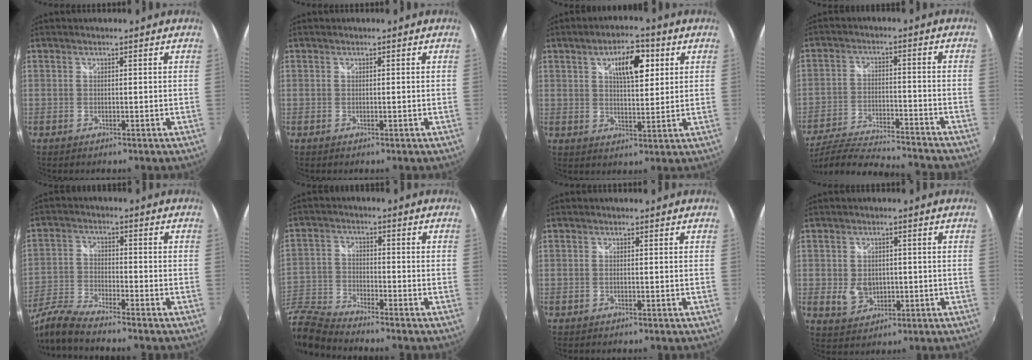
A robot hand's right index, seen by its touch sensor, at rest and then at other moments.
{"total": 0.0}
{"total": 8.6, "force": [3.3, 3.4, 7.1], "torque": [-0.110, 0.017, 0.054]}
{"total": 20.2, "force": [-18.3, 1.7, 8.3], "torque": [-0.163, -0.036, -0.289]}
{"total": 9.1, "force": [-8.2, 0.3, 3.9], "torque": [-0.094, -0.009, -0.171]}
{"total": 10.1, "force": [-8.8, 2.8, 4.1], "torque": [-0.111, -0.006, -0.192]}
{"total": 0.6, "force": [-0.2, -0.1, 0.5], "torque": [-0.007, 0.006, -0.002]}
{"total": 5.0, "force": [-0.4, 4.0, 3.0], "torque": [-0.061, 0.003, 0.002]}